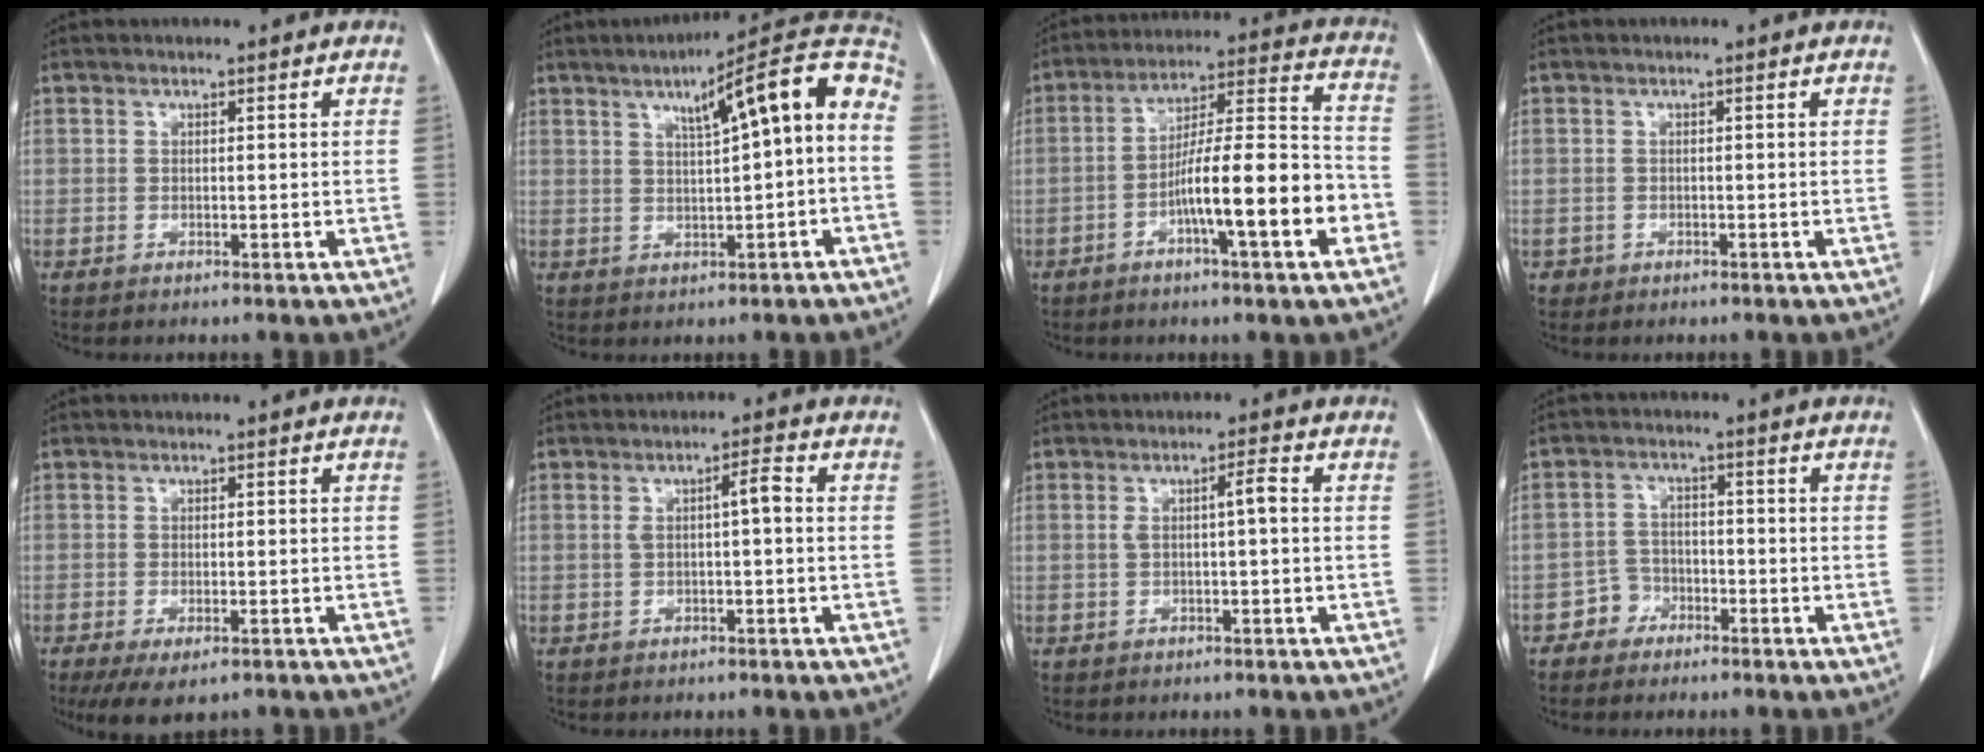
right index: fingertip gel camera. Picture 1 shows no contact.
{"total": 13.1, "force": [2.4, 1.6, 12.8], "torque": [-0.173, 0.038, 0.028]}
{"total": 15.0, "force": [-5.4, 1.3, 13.9], "torque": [-0.224, 0.012, -0.087]}
{"total": 0.9, "force": [-0.5, 0.8, 0.0], "torque": [-0.005, 0.004, -0.007]}
{"total": 6.9, "force": [-4.9, 2.4, 4.3], "torque": [-0.063, -0.013, -0.074]}
{"total": 3.1, "force": [0.0, 0.5, 3.1], "torque": [-0.054, 0.012, 0.000]}
{"total": 2.8, "force": [0.0, 0.2, 2.8], "torque": [-0.050, 0.008, 0.001]}
{"total": 3.4, "force": [-2.3, 2.5, 0.1], "torque": [0.003, 0.014, -0.046]}